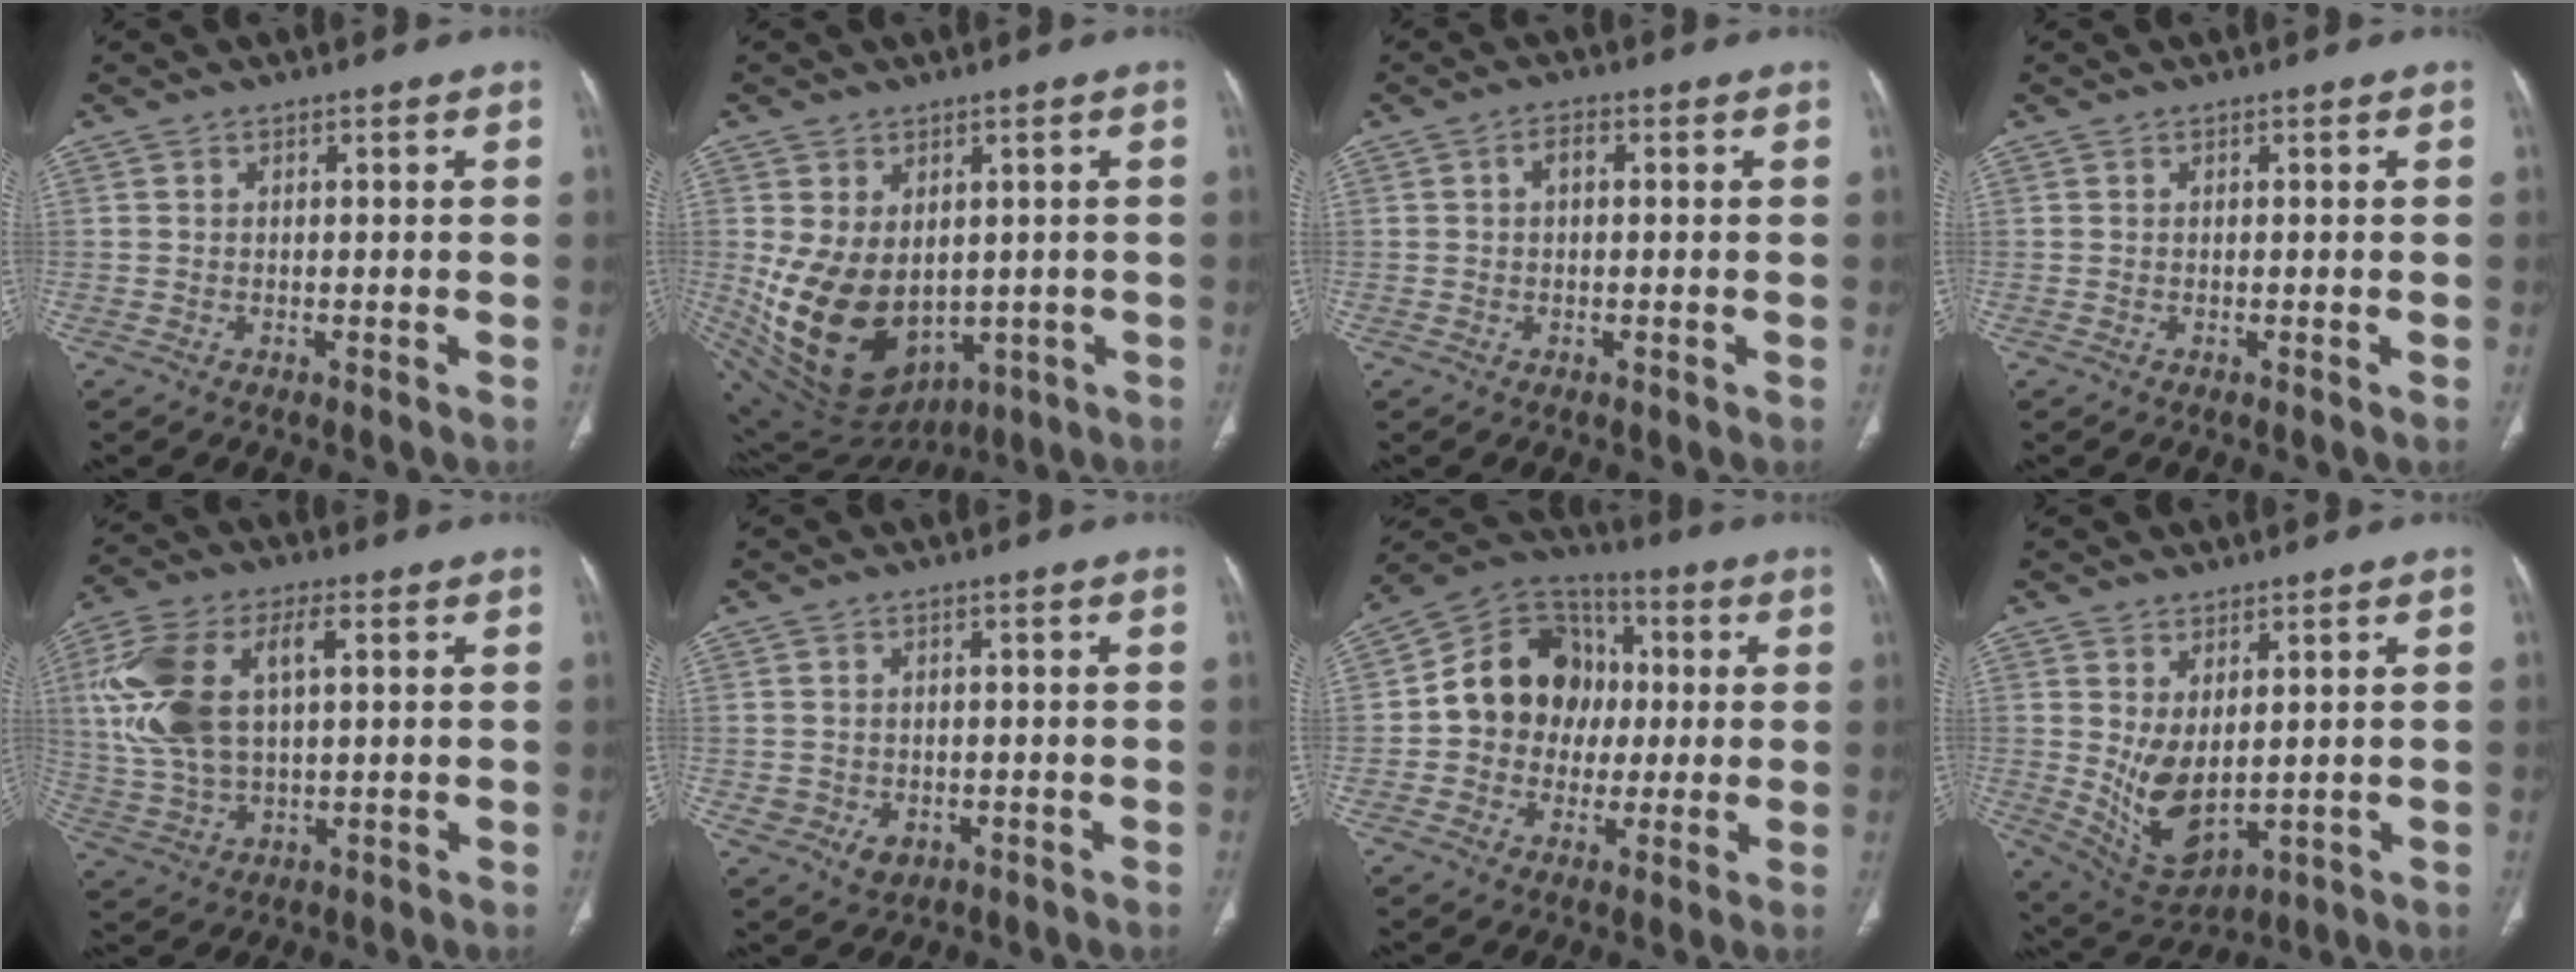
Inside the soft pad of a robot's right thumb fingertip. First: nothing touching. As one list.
[{"total": 16.2, "force": [-1.0, 11.6, 11.3], "torque": [-0.189, -0.015, 0.026]}, {"total": 2.3, "force": [0.3, 1.2, 1.9], "torque": [-0.033, 0.007, 0.003]}, {"total": 0.0}, {"total": 16.2, "force": [3.4, 8.5, 13.3], "torque": [-0.288, 0.013, 0.068]}, {"total": 4.3, "force": [-1.1, 3.7, 1.9], "torque": [-0.022, 0.003, -0.004]}, {"total": 15.4, "force": [0.4, 13.2, 7.9], "torque": [-0.085, 0.027, -0.002]}, {"total": 9.3, "force": [0.8, 5.1, 7.7], "torque": [-0.128, -0.021, 0.045]}]